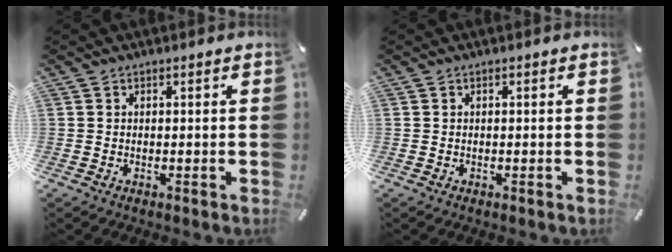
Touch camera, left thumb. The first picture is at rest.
{"total": 0.0}